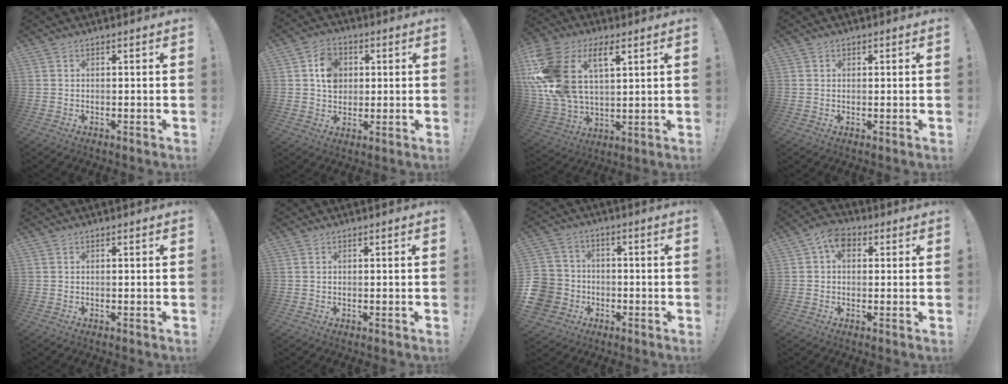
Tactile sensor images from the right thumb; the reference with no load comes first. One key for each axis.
{"total": 8.4, "fx": 1.9, "fy": 7.0, "fz": 4.2, "tx": -0.051, "ty": 0.001, "tz": 0.036}
{"total": 20.2, "fx": 8.2, "fy": 12.5, "fz": 13.5, "tx": -0.271, "ty": -0.039, "tz": 0.149}
{"total": 0.7, "fx": 0.3, "fy": 0.6, "fz": 0.2, "tx": -0.004, "ty": 0.002, "tz": 0.006}
{"total": 0.0}
{"total": 0.0}
{"total": 10.9, "fx": -3.9, "fy": 9.6, "fz": 3.7, "tx": -0.097, "ty": 0.030, "tz": -0.064}
{"total": 6.1, "fx": 1.7, "fy": 4.2, "fz": 4.1, "tx": -0.065, "ty": 0.005, "tz": 0.032}